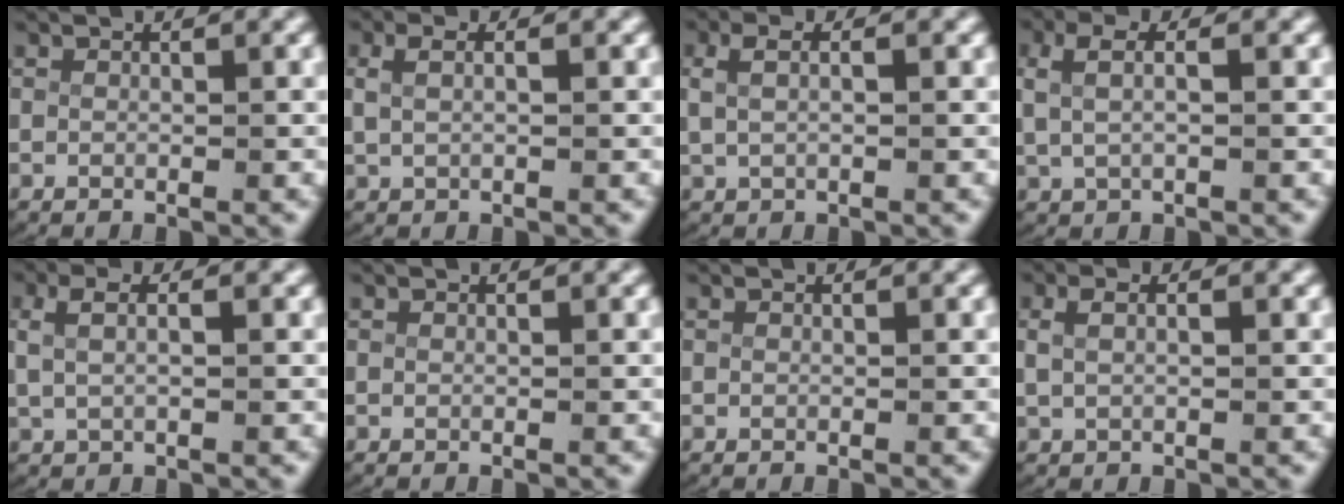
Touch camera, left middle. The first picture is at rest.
{"total": 2.2, "force": [0.4, 1.1, 1.8], "torque": [-0.043, 0.000, 0.011]}
{"total": 2.9, "force": [0.5, 1.7, 2.3], "torque": [-0.053, 0.003, 0.010]}
{"total": 3.9, "force": [0.9, 2.2, 3.0], "torque": [-0.067, 0.007, 0.015]}
{"total": 3.3, "force": [0.7, 1.9, 2.6], "torque": [-0.059, 0.004, 0.013]}
{"total": 0.0}
{"total": 0.0}
{"total": 2.0, "force": [0.3, 1.1, 1.6], "torque": [-0.039, 0.000, 0.008]}